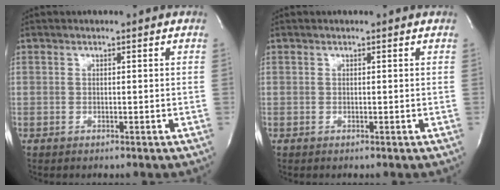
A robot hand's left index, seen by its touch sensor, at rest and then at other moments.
{"total": 0.0}